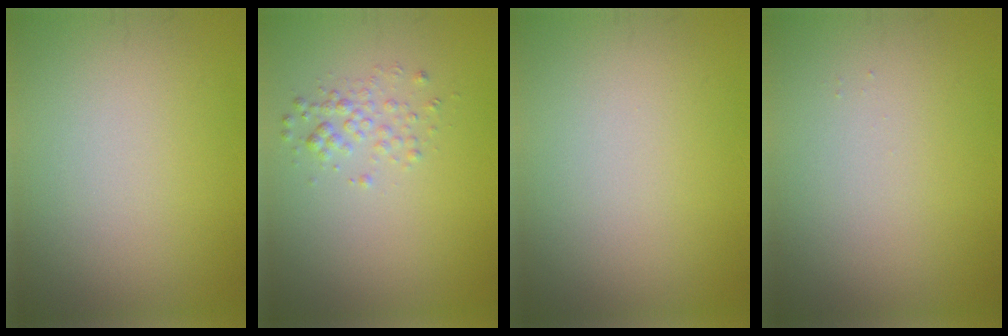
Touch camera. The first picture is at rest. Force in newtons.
{"total": 1.5, "press": 1.5, "slide": 0.1}
{"total": 0.0}
{"total": 0.0}